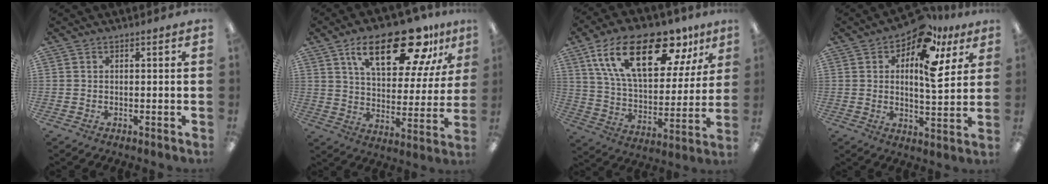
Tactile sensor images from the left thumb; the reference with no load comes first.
{"total": 22.4, "force": [13.1, 9.6, 15.4], "torque": [-0.235, -0.053, 0.212]}
{"total": 24.5, "force": [13.0, 11.4, 17.3], "torque": [-0.297, -0.038, 0.223]}
{"total": 14.3, "force": [7.3, 6.2, 10.6], "torque": [-0.151, -0.033, 0.120]}